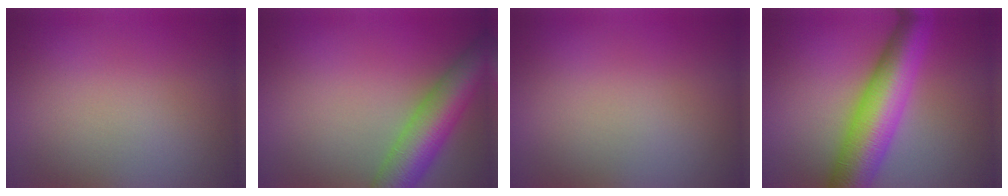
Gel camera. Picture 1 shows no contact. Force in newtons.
{"total": 7.4, "press": 7.4, "slide": 0.4}
{"total": 0.0}
{"total": 9.1, "press": 9.1, "slide": 0.2}